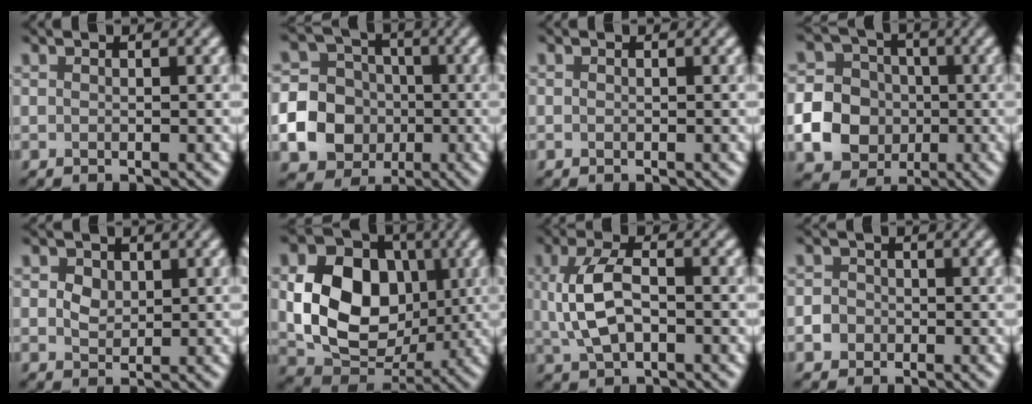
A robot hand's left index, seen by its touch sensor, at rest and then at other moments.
{"total": 14.0, "force": [-4.0, 13.0, 3.0], "torque": [-0.092, -0.035, -0.086]}
{"total": 0.0}
{"total": 7.3, "force": [-1.9, 6.5, 2.6], "torque": [-0.040, -0.006, -0.060]}
{"total": 1.4, "force": [0.2, 1.3, 0.5], "torque": [-0.009, -0.002, 0.006]}
{"total": 10.0, "force": [0.4, 7.8, 6.2], "torque": [-0.120, -0.005, 0.011]}
{"total": 5.0, "force": [0.2, 2.8, 4.1], "torque": [-0.091, 0.003, 0.003]}
{"total": 1.7, "force": [-0.8, 1.6, 0.1], "torque": [0.016, 0.000, -0.014]}